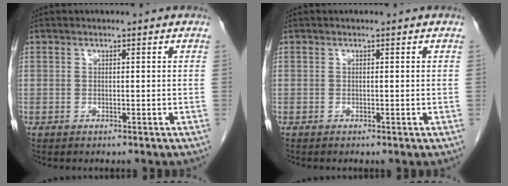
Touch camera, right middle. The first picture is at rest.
{"total": 0.0}